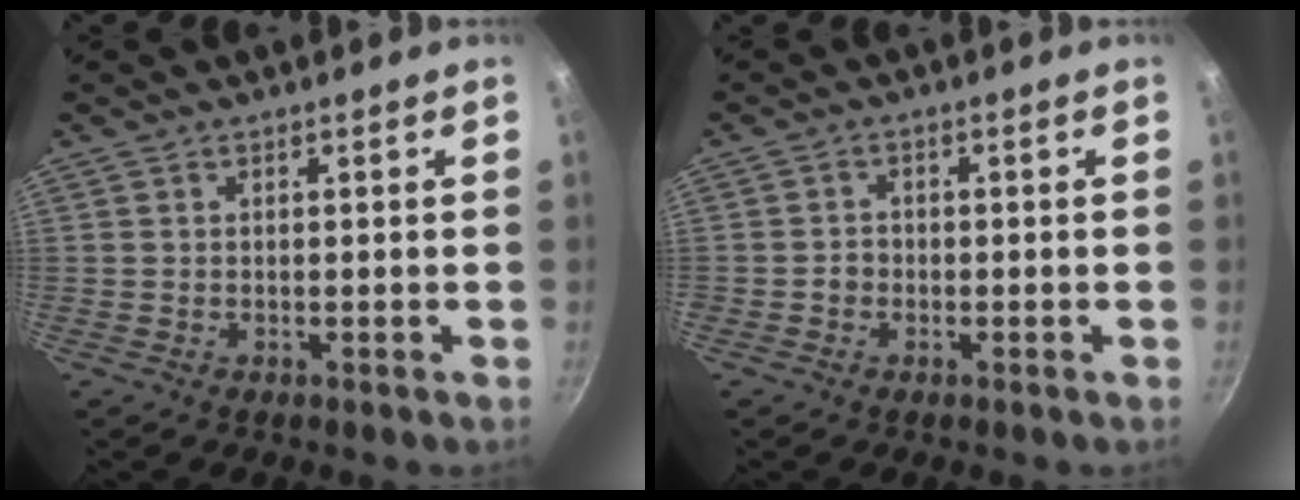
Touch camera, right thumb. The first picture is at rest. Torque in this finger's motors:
{"motor_torque": [0.07, 0.04, 0.30, -0.12, 0.01]}